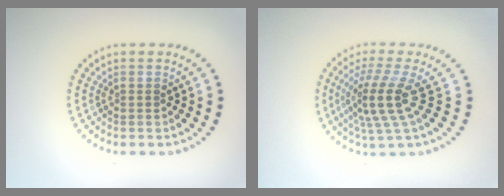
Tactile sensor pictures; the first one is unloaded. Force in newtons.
{"total": 4.3, "press": 3.1, "slide": 3.0}